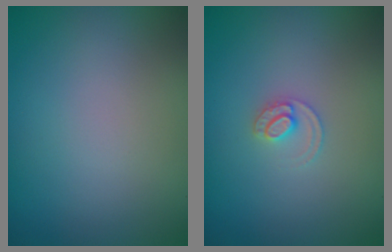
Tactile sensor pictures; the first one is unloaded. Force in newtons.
{"total": 1.5, "press": 1.5, "slide": 0.2}